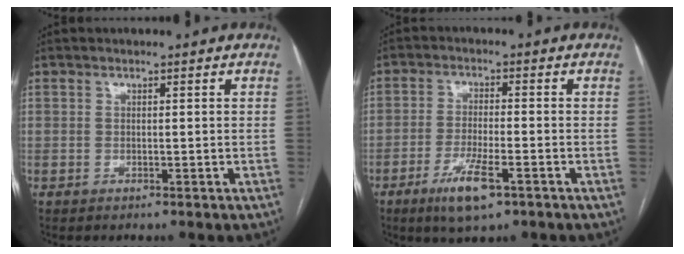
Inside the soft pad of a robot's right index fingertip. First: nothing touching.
{"total": 7.1, "force": [-4.0, 1.3, 5.8], "torque": [-0.112, -0.012, -0.066]}